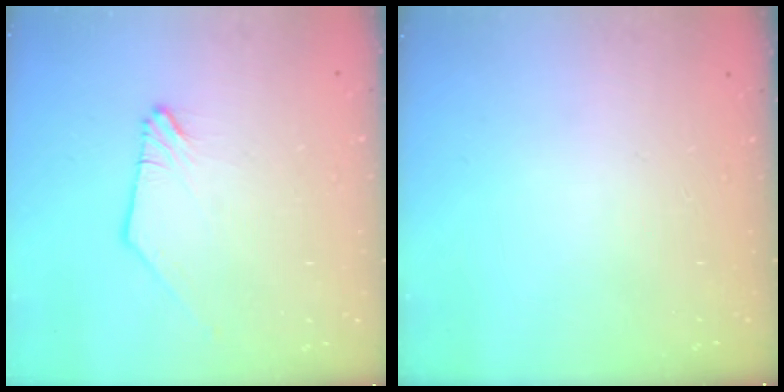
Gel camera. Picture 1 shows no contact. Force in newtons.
{"total": 0.0}